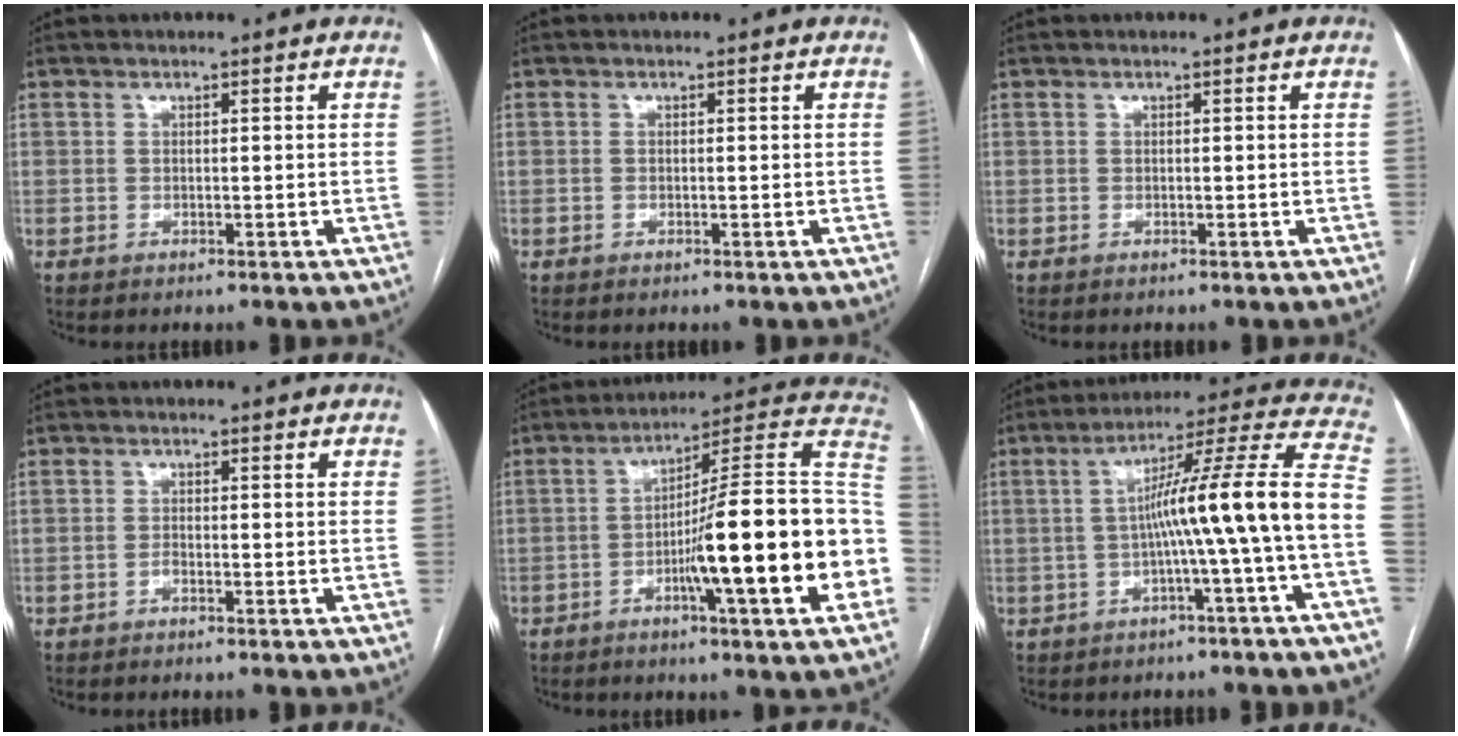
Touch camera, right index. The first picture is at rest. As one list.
[{"total": 0.0}, {"total": 0.0}, {"total": 0.8, "force": [-0.6, 0.0, 0.5], "torque": [-0.008, 0.002, -0.013]}, {"total": 22.4, "force": [-5.2, 0.9, 21.8], "torque": [-0.241, 0.017, -0.078]}, {"total": 14.3, "force": [-2.5, -2.0, 13.9], "torque": [-0.194, 0.029, -0.046]}]